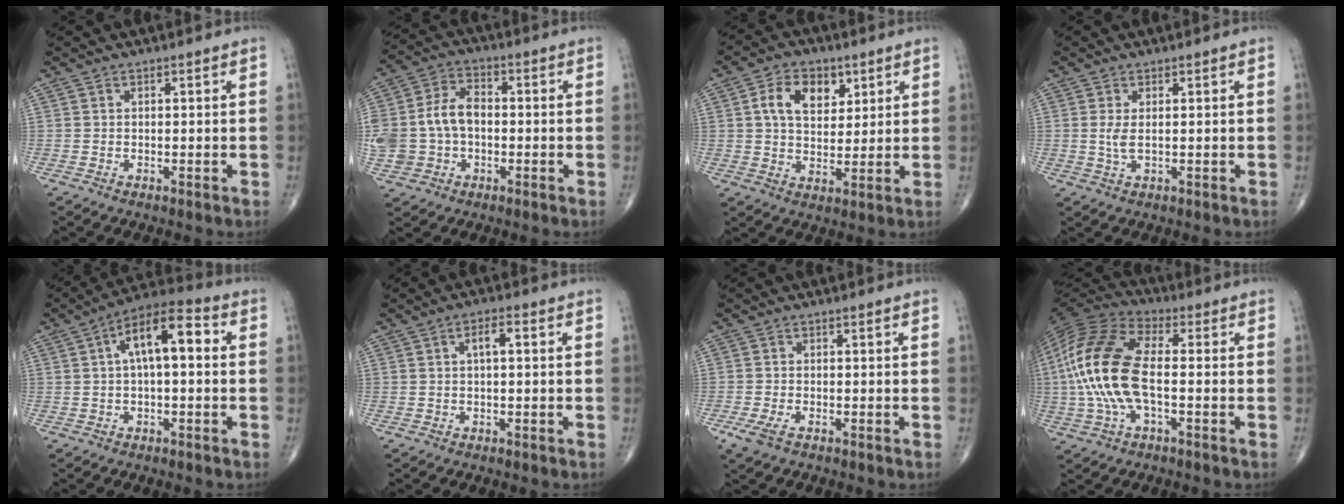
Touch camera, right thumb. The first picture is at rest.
{"total": 13.3, "force": [-1.0, 9.7, 9.1], "torque": [-0.194, 0.030, -0.016]}
{"total": 9.3, "force": [3.4, 6.2, 6.0], "torque": [-0.077, -0.009, 0.059]}
{"total": 2.4, "force": [0.3, 0.8, 2.2], "torque": [-0.054, -0.005, 0.010]}
{"total": 11.2, "force": [1.8, 4.7, 10.0], "torque": [-0.162, 0.037, 0.019]}
{"total": 3.1, "force": [0.6, 1.1, 2.8], "torque": [-0.048, 0.010, 0.008]}
{"total": 3.3, "force": [-1.7, 1.6, 2.4], "torque": [-0.058, -0.003, -0.031]}
{"total": 17.6, "force": [-1.3, 7.9, 15.7], "torque": [-0.344, 0.028, -0.027]}